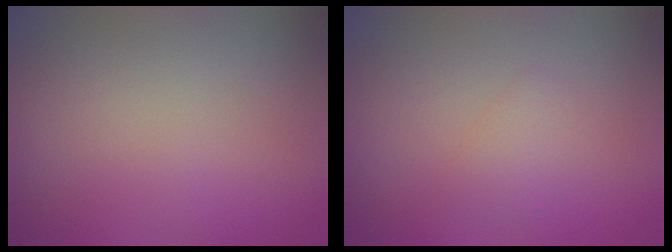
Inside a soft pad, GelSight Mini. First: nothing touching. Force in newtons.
{"total": 1.4, "press": 1.4, "slide": 0.0}